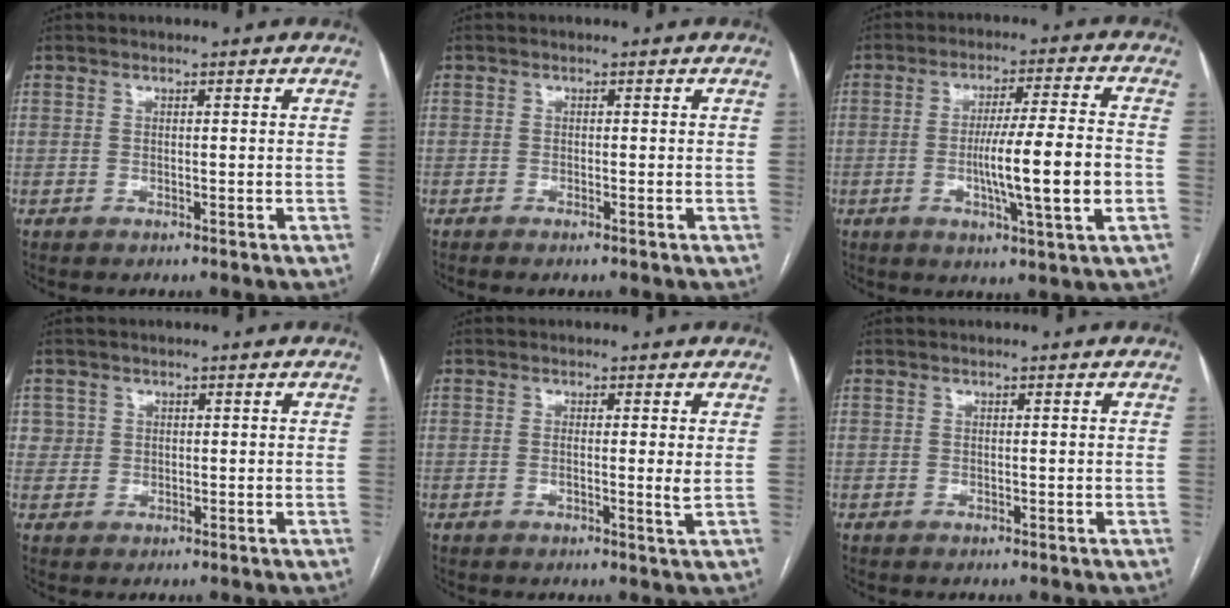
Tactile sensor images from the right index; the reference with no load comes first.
{"total": 0.8, "force": [-0.6, -0.1, 0.5], "torque": [-0.011, 0.000, -0.011]}
{"total": 12.0, "force": [-2.3, 0.0, 11.8], "torque": [-0.194, -0.005, -0.040]}
{"total": 2.3, "force": [0.8, 2.1, -0.2], "torque": [0.020, 0.004, 0.008]}
{"total": 2.2, "force": [0.1, -0.2, 2.2], "torque": [-0.037, -0.003, -0.001]}
{"total": 0.0}